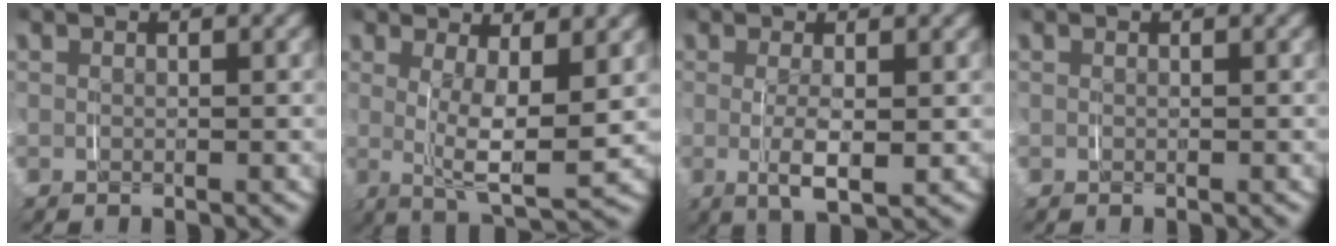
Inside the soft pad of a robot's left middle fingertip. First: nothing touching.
{"total": 6.3, "force": [0.6, 2.2, 5.9], "torque": [-0.100, -0.024, 0.016]}
{"total": 3.5, "force": [-0.2, 1.0, 3.4], "torque": [-0.061, -0.009, 0.001]}
{"total": 0.0}